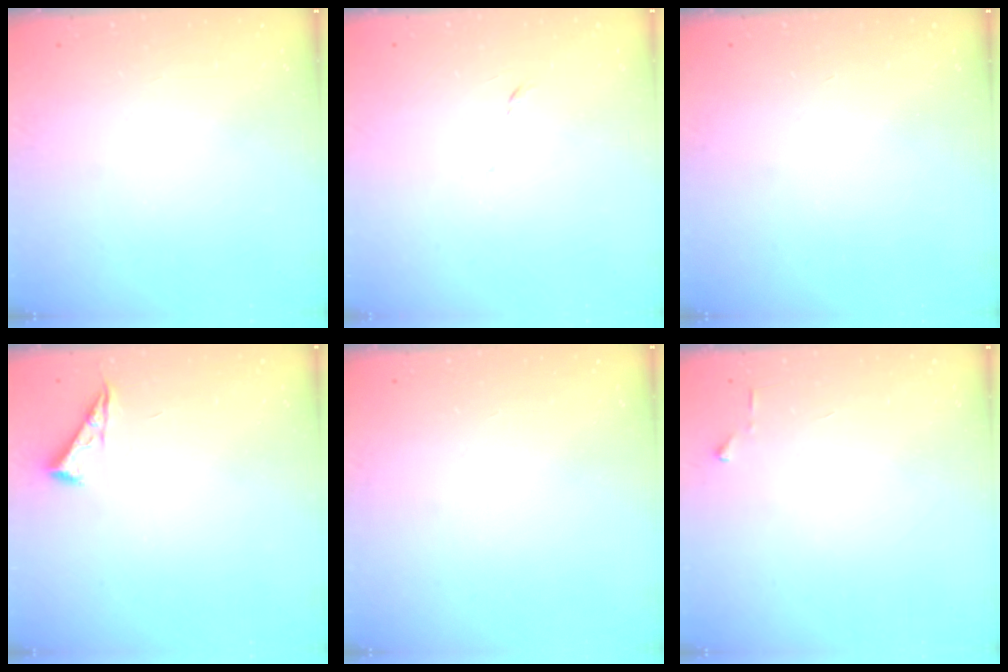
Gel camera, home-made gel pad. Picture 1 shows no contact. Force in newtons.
{"total": 3.9, "press": 3.8, "slide": 0.9}
{"total": 0.0}
{"total": 4.3, "press": 4.3, "slide": 0.6}
{"total": 0.0}
{"total": 3.2, "press": 3.2, "slide": 0.4}